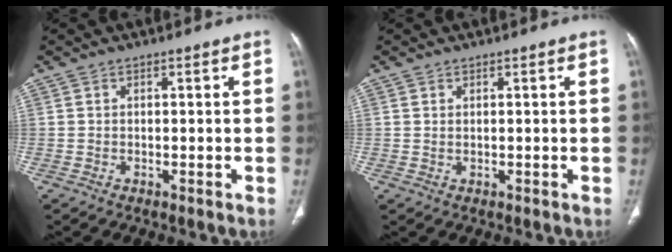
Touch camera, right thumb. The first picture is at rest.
{"total": 0.0}